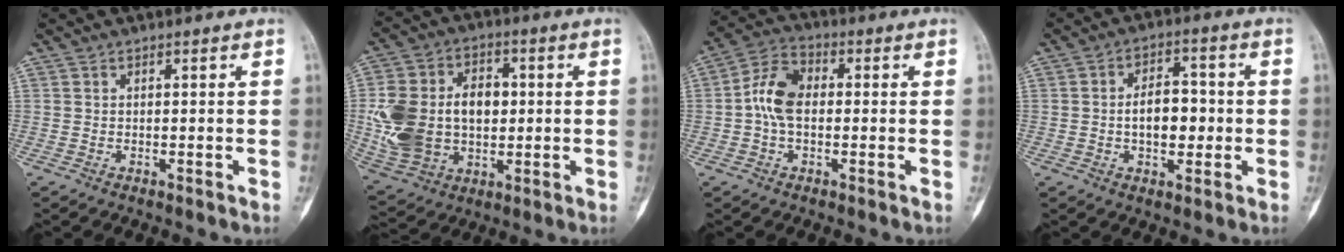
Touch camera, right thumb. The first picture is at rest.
{"total": 19.4, "force": [0.5, 13.8, 13.6], "torque": [-0.252, 0.015, 0.025]}
{"total": 8.3, "force": [-0.2, 5.4, 6.3], "torque": [-0.118, 0.026, -0.014]}
{"total": 8.4, "force": [-0.5, 5.1, 6.7], "torque": [-0.082, 0.015, -0.010]}